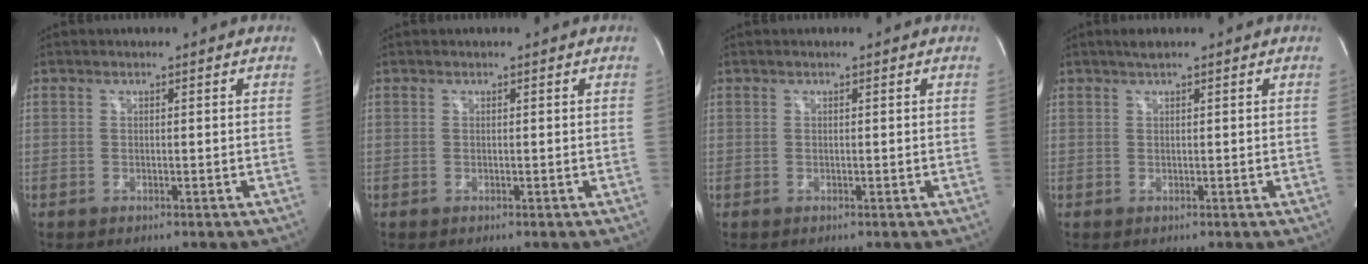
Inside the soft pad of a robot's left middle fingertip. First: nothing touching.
{"total": 0.0}
{"total": 0.0}
{"total": 1.3, "force": [1.0, 0.0, 0.9], "torque": [-0.022, 0.005, 0.019]}